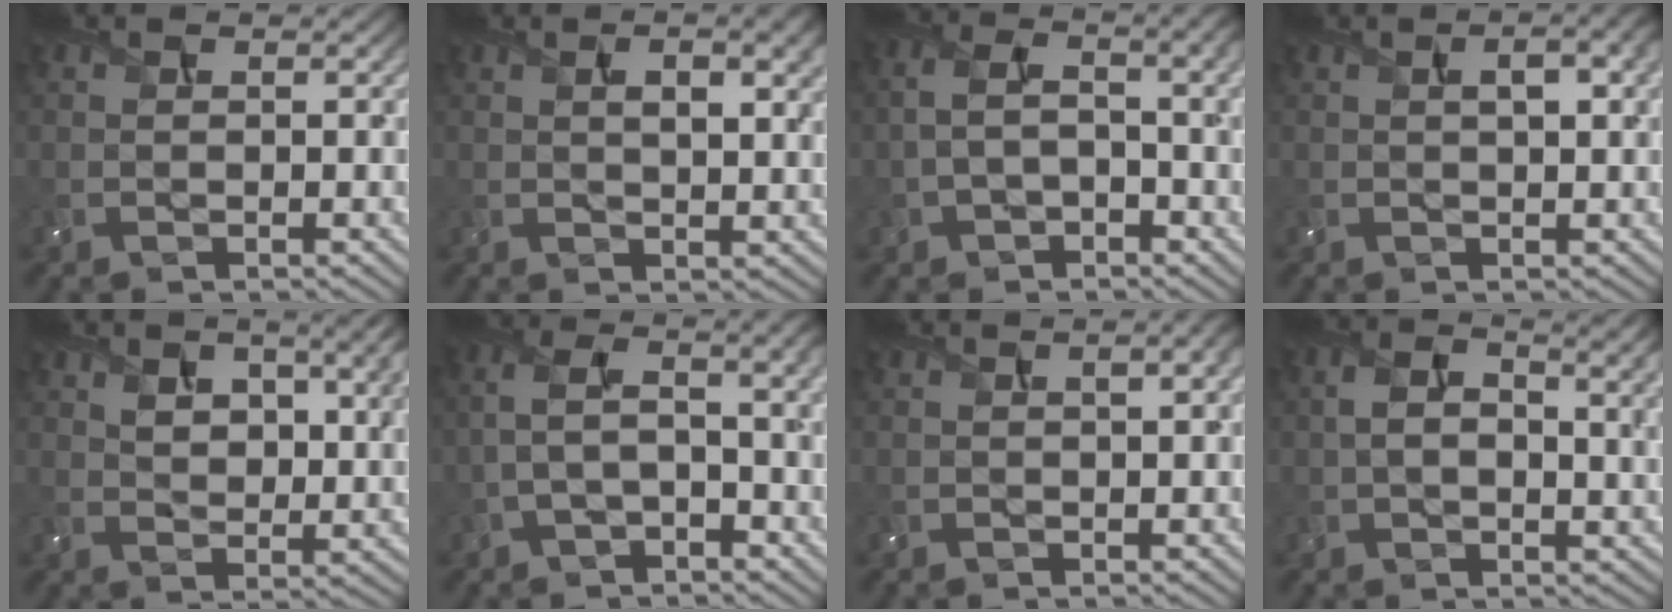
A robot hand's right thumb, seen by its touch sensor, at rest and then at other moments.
{"total": 5.6, "force": [2.0, 2.2, 4.7], "torque": [-0.076, 0.003, 0.031]}
{"total": 6.6, "force": [-0.7, 3.6, 5.5], "torque": [-0.110, -0.002, -0.009]}
{"total": 3.8, "force": [1.1, 1.2, 3.4], "torque": [-0.063, 0.006, 0.017]}
{"total": 9.3, "force": [4.0, 4.7, 7.0], "torque": [-0.124, -0.004, 0.076]}
{"total": 7.1, "force": [-1.1, 3.0, 6.3], "torque": [-0.137, 0.002, -0.024]}
{"total": 1.6, "force": [0.4, 0.3, 1.5], "torque": [-0.024, 0.006, 0.004]}
{"total": 7.2, "force": [1.3, 3.9, 5.9], "torque": [-0.107, -0.001, 0.020]}